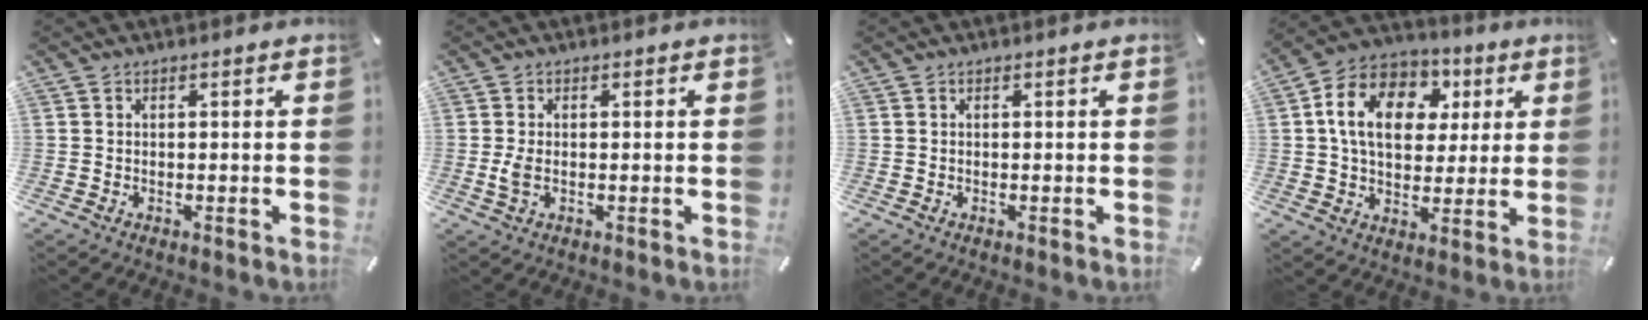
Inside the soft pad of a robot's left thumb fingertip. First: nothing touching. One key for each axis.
{"total": 2.9, "fx": -0.1, "fy": 1.5, "fz": 2.5, "tx": -0.052, "ty": -0.007, "tz": -0.007}
{"total": 0.0}
{"total": 15.4, "fx": 3.9, "fy": 11.9, "fz": 8.9, "tx": -0.164, "ty": 0.002, "tz": 0.071}